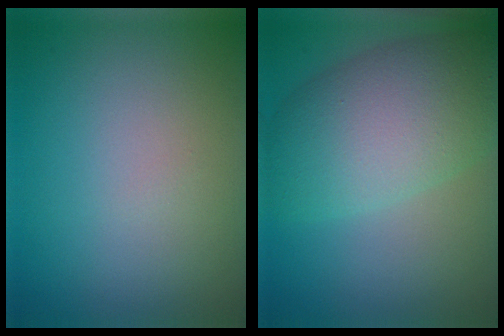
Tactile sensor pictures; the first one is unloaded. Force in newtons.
{"total": 8.4, "press": 8.3, "slide": 0.1}